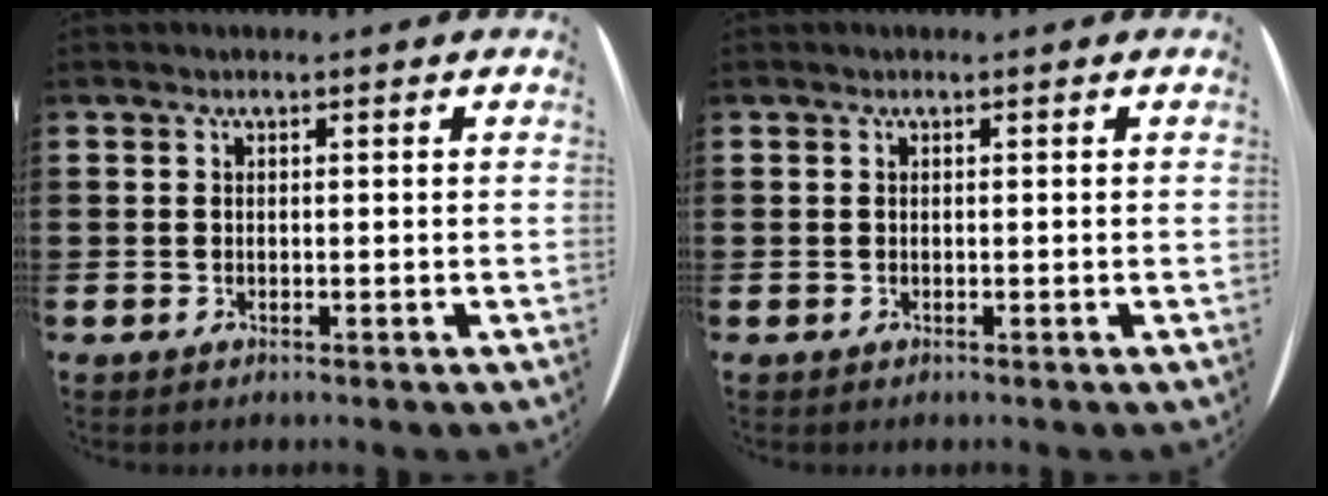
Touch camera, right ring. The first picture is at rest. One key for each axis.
{"total": 0.0}